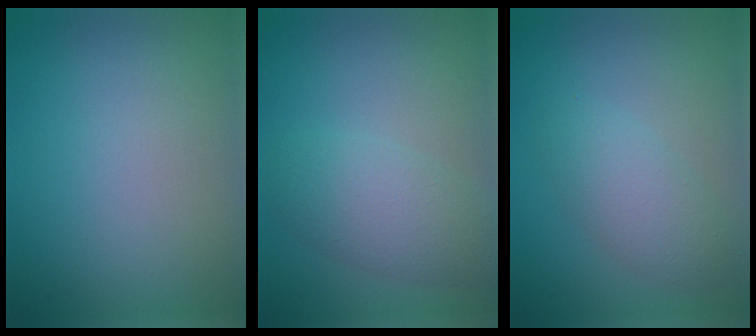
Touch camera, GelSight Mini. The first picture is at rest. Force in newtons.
{"total": 4.4, "press": 4.4, "slide": 0.0}
{"total": 3.5, "press": 3.5, "slide": 0.1}